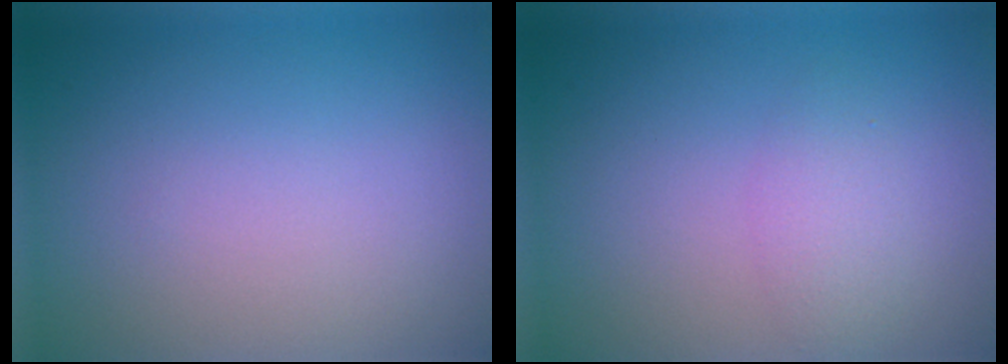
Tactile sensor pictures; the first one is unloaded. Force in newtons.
{"total": 2.0, "press": 2.0, "slide": 0.1}